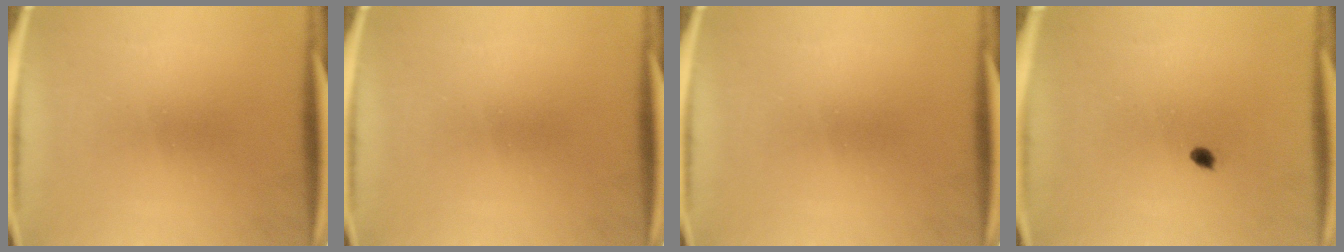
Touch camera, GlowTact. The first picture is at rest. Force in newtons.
{"total": 0.0}
{"total": 0.0}
{"total": 1.1}